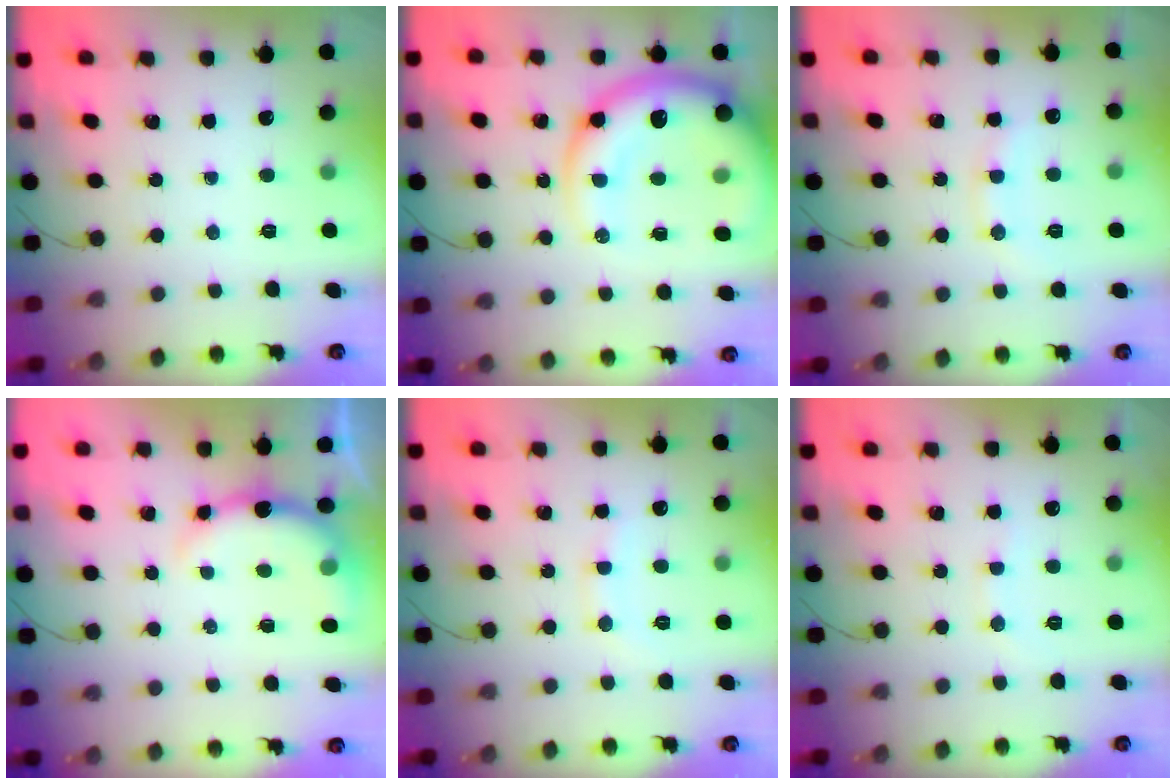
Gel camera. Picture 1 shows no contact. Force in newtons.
{"total": 19.8, "press": 19.1, "slide": 5.0}
{"total": 8.8, "press": 8.7, "slide": 1.2}
{"total": 7.2, "press": 7.1, "slide": 1.3}
{"total": 6.9, "press": 6.6, "slide": 1.9}
{"total": 6.8, "press": 6.8, "slide": 0.5}